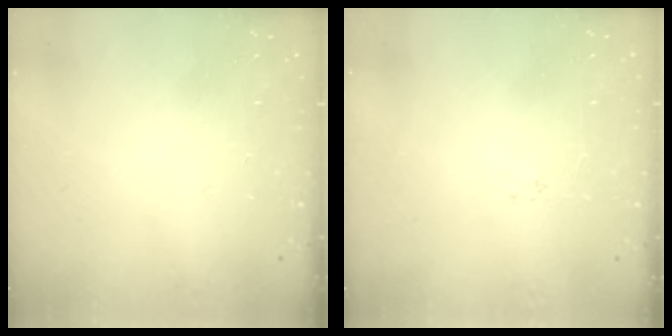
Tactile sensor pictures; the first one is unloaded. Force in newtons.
{"total": 0.8, "press": 0.8, "slide": 0.2}